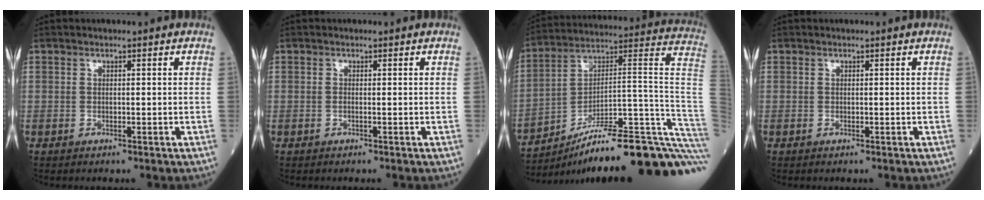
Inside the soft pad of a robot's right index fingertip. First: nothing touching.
{"total": 0.0}
{"total": 28.9, "force": [-21.5, 1.2, 19.3], "torque": [-0.153, 0.037, -0.313]}
{"total": 0.0}